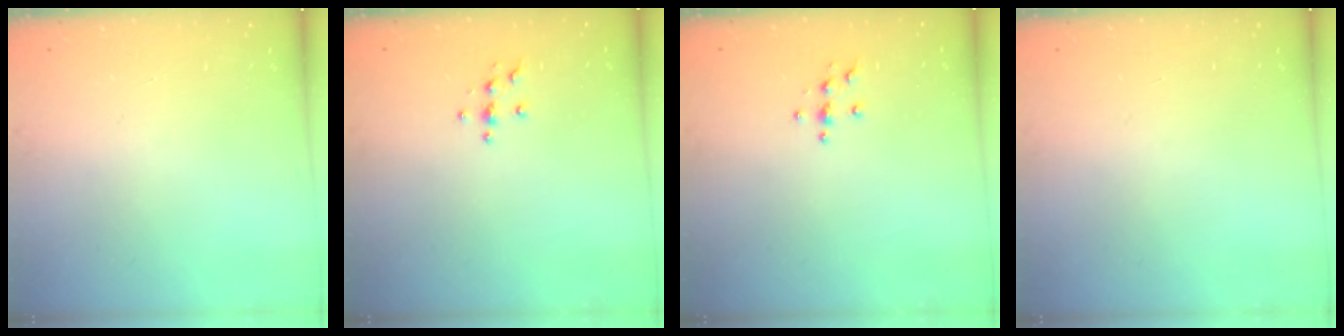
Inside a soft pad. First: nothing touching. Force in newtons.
{"total": 3.7, "press": 3.7, "slide": 0.4}
{"total": 3.7, "press": 3.7, "slide": 0.4}
{"total": 0.0}